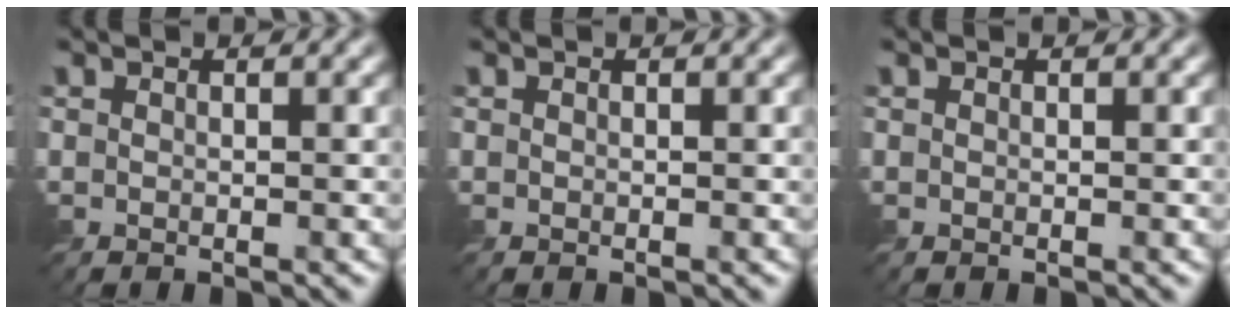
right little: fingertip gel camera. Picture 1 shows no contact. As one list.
[{"total": 0.0}, {"total": 0.0}]